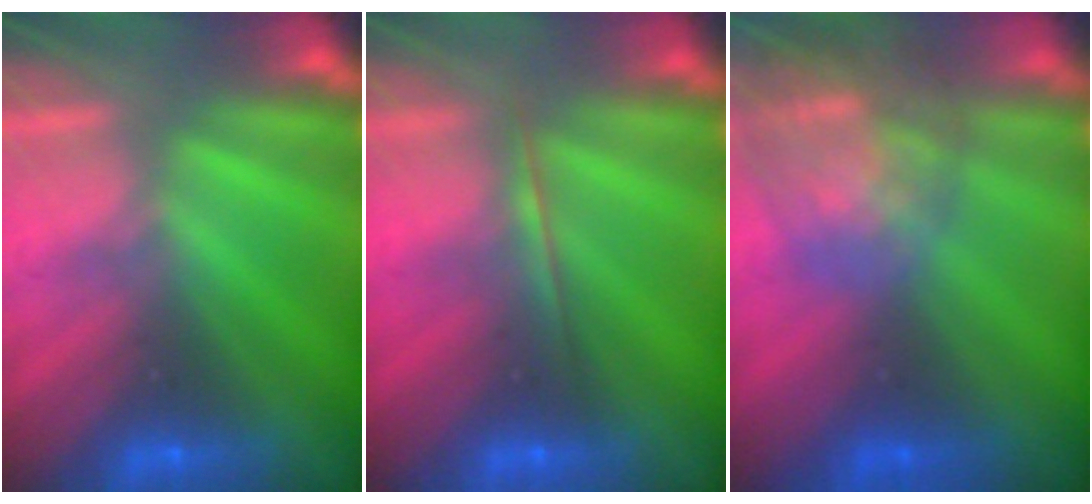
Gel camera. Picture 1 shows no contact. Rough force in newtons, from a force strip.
{"total": 1.7}
{"total": 8.0}